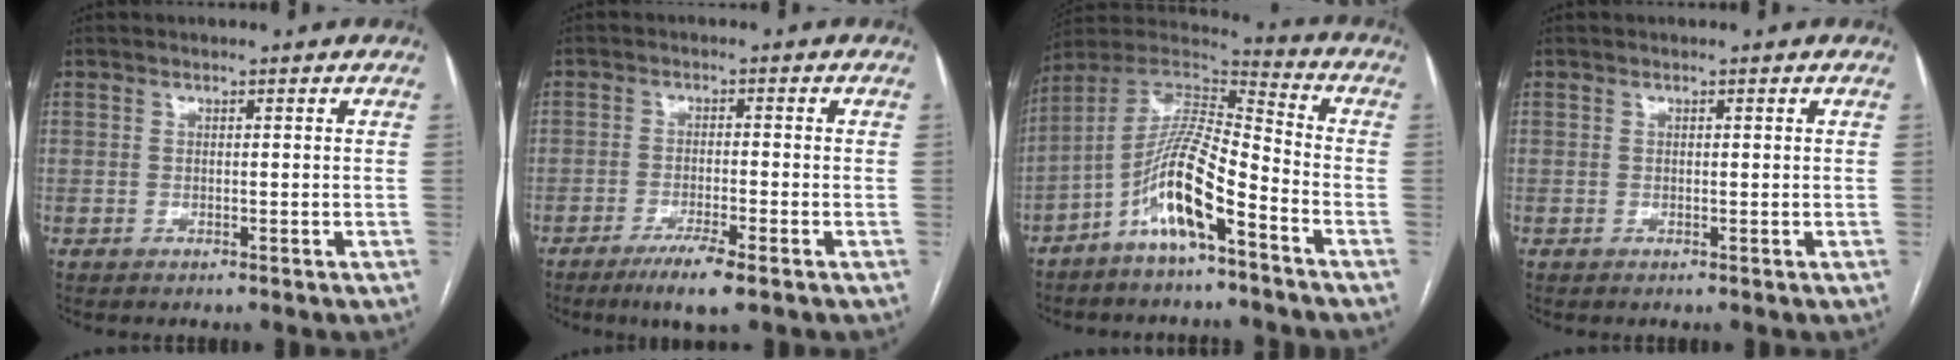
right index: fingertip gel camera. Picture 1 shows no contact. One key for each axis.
{"total": 5.6, "fx": -3.5, "fy": 0.2, "fz": 4.3, "tx": -0.080, "ty": -0.012, "tz": -0.062}
{"total": 12.6, "fx": -6.4, "fy": 2.1, "fz": 10.6, "tx": -0.211, "ty": 0.009, "tz": -0.121}
{"total": 0.0}